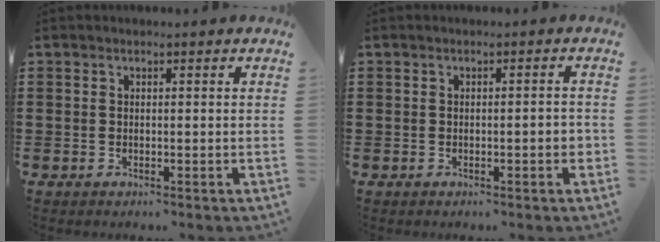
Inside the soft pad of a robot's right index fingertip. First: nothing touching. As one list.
[{"total": 1.7, "force": [-0.6, 0.4, 1.6], "torque": [-0.026, 0.001, -0.010]}]